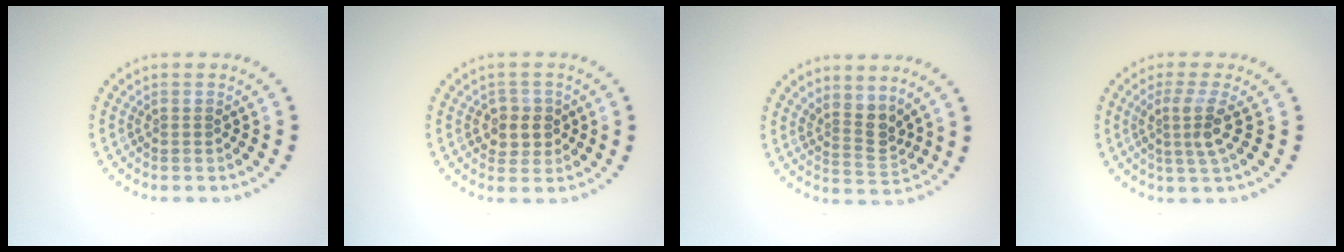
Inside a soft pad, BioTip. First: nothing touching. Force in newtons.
{"total": 2.4, "press": 2.3, "slide": 0.8}
{"total": 2.8, "press": 2.0, "slide": 1.9}
{"total": 2.7, "press": 2.0, "slide": 1.8}